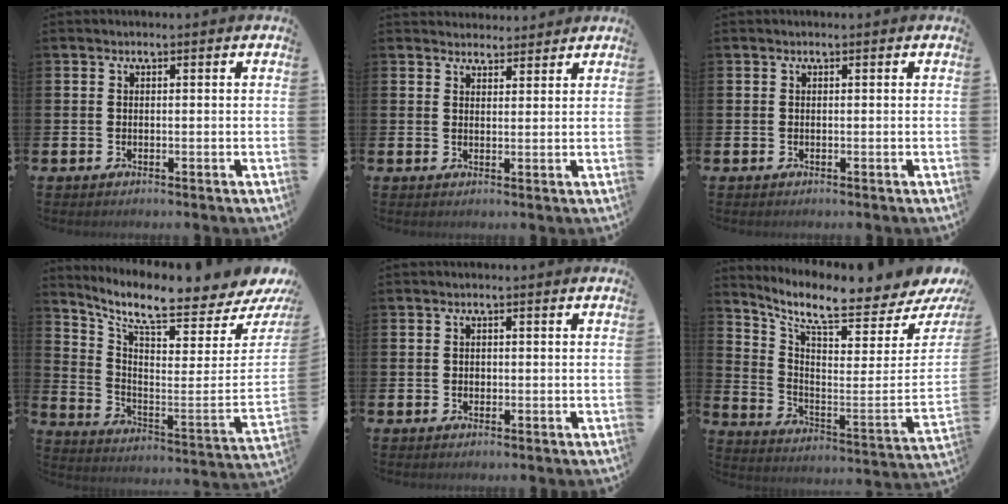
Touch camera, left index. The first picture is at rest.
{"total": 3.0, "force": [2.9, 0.9, -0.2], "torque": [0.005, -0.013, 0.052]}
{"total": 0.0}
{"total": 8.1, "force": [7.1, 1.3, 3.5], "torque": [-0.085, -0.085, 0.115]}
{"total": 0.7, "force": [0.1, 0.6, 0.2], "torque": [-0.006, 0.006, 0.001]}
{"total": 8.2, "force": [7.2, 1.5, 3.6], "torque": [-0.079, -0.085, 0.113]}